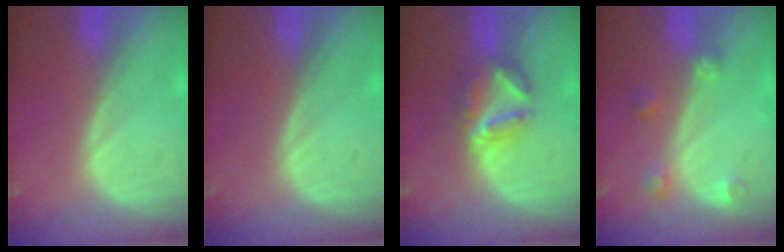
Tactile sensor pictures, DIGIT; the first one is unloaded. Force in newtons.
{"total": 0.0}
{"total": 6.2, "press": 5.5, "slide": 2.8}
{"total": 2.7, "press": 2.6, "slide": 0.4}